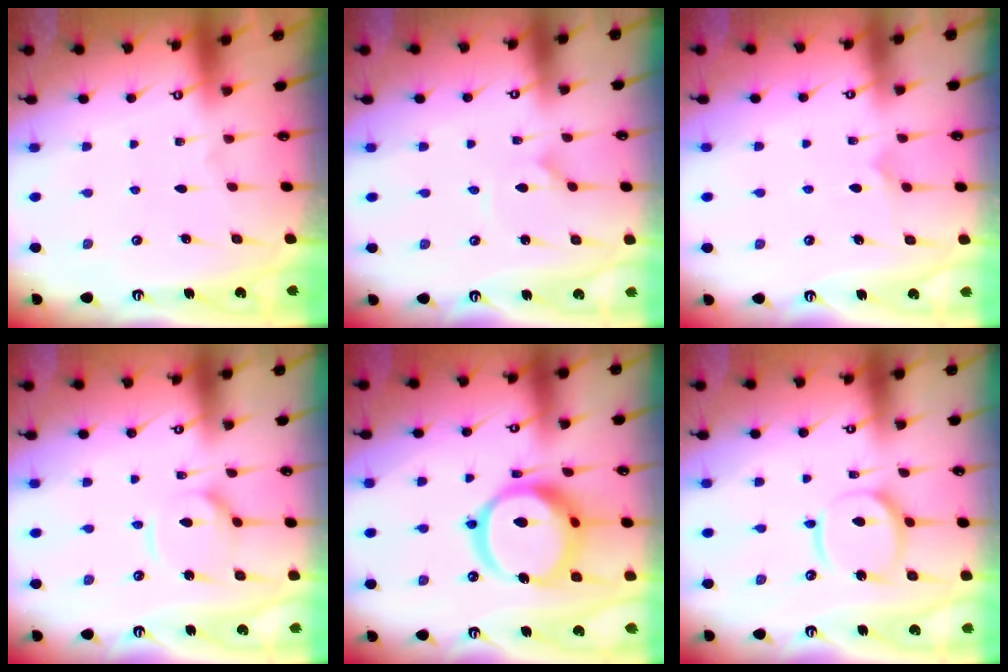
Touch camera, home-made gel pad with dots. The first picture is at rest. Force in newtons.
{"total": 1.5, "press": 1.5, "slide": 0.1}
{"total": 4.6, "press": 4.6, "slide": 0.4}
{"total": 8.4, "press": 8.4, "slide": 0.7}
{"total": 19.4, "press": 19.3, "slide": 2.1}
{"total": 12.0, "press": 11.9, "slide": 1.3}